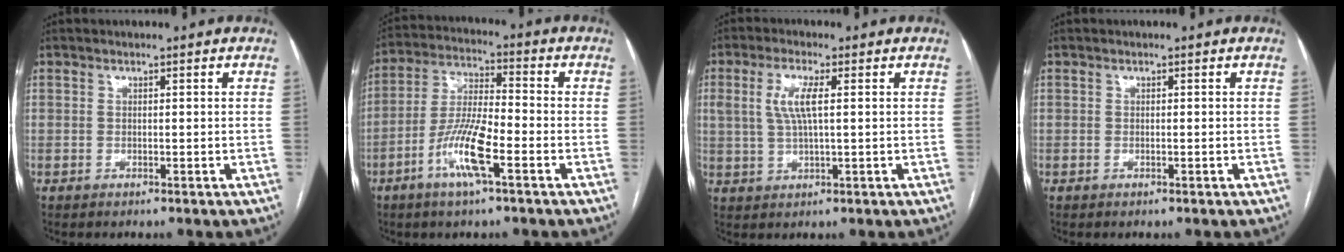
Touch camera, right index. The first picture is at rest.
{"total": 10.2, "force": [-4.6, 1.4, 9.1], "torque": [-0.184, -0.003, -0.089]}
{"total": 5.3, "force": [1.2, 1.1, 5.0], "torque": [-0.112, 0.004, 0.027]}
{"total": 0.0}